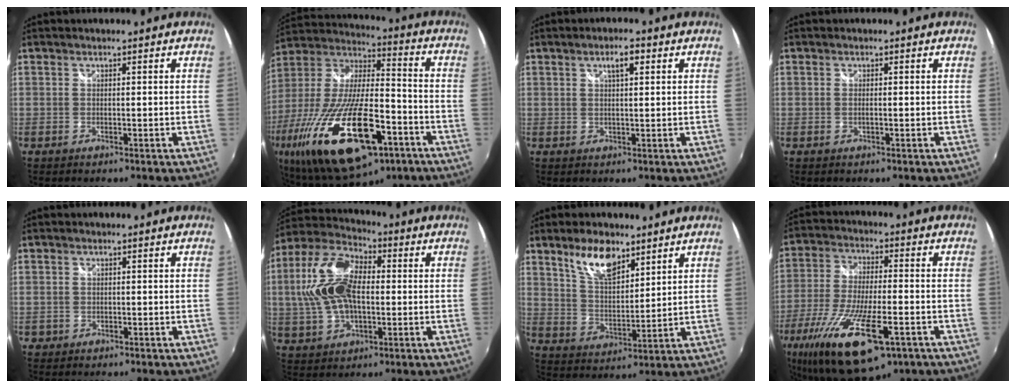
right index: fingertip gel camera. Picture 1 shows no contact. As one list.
[{"total": 32.7, "force": [-15.1, 12.6, 26.1], "torque": [-0.534, -0.064, -0.252]}, {"total": 3.1, "force": [1.4, 1.0, 2.6], "torque": [-0.042, 0.006, 0.025]}, {"total": 0.7, "force": [-0.1, 0.0, 0.7], "torque": [-0.014, 0.000, -0.003]}, {"total": 1.3, "force": [-0.4, 1.3, 0.0], "torque": [-0.005, 0.001, -0.004]}, {"total": 15.5, "force": [0.5, 9.0, 12.6], "torque": [-0.265, 0.018, 0.010]}, {"total": 9.7, "force": [6.4, 4.0, 6.0], "torque": [-0.105, 0.004, 0.125]}, {"total": 22.8, "force": [-12.0, 7.7, 17.8], "torque": [-0.366, -0.071, -0.203]}]